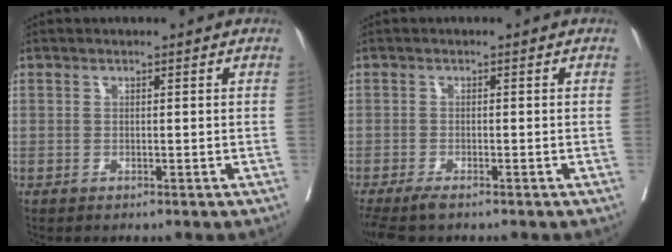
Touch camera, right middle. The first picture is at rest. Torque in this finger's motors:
{"motor_torque": [0.38, -0.16, 0.13, 0.05]}